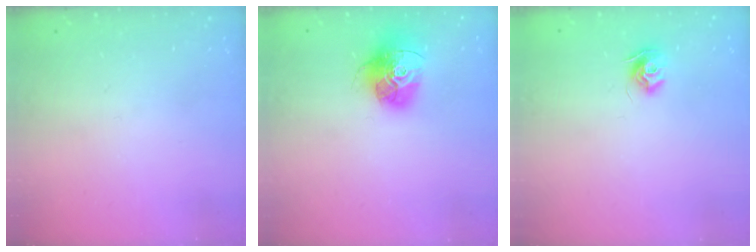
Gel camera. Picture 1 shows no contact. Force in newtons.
{"total": 15.6, "press": 15.5, "slide": 1.4}
{"total": 8.1, "press": 8.1, "slide": 0.1}